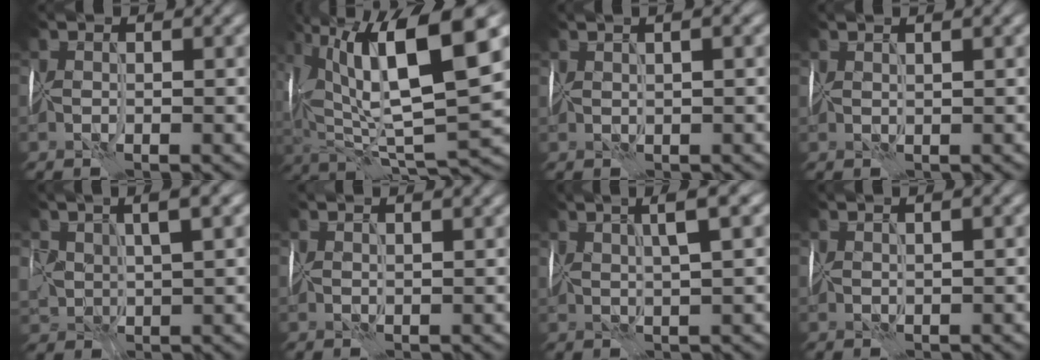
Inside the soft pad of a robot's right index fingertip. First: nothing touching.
{"total": 12.7, "force": [5.6, 3.4, 10.9], "torque": [-0.202, 0.021, 0.103]}
{"total": 2.6, "force": [1.7, 0.6, 1.8], "torque": [-0.012, 0.021, 0.024]}
{"total": 1.4, "force": [1.3, -0.2, 0.4], "torque": [0.001, 0.011, 0.024]}
{"total": 3.6, "force": [2.8, 1.2, 1.8], "torque": [-0.028, 0.013, 0.057]}
{"total": 2.3, "force": [2.0, 0.4, 1.1], "torque": [-0.008, 0.009, 0.029]}
{"total": 3.6, "force": [2.6, -0.3, 2.5], "torque": [-0.023, 0.021, 0.043]}
{"total": 1.4, "force": [1.3, -0.1, 0.7], "torque": [-0.002, 0.012, 0.024]}